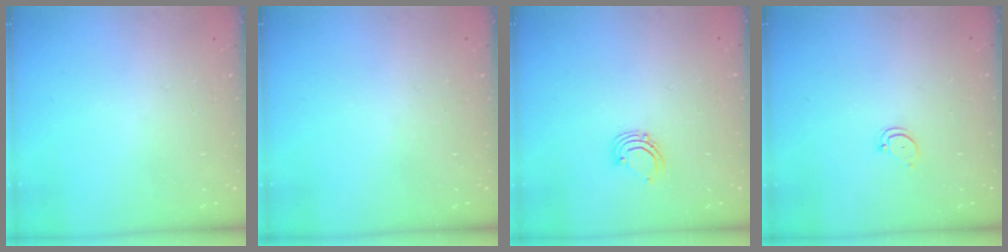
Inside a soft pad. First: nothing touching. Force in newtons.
{"total": 0.0}
{"total": 2.9, "press": 2.9, "slide": 0.2}
{"total": 2.4, "press": 2.4, "slide": 0.2}